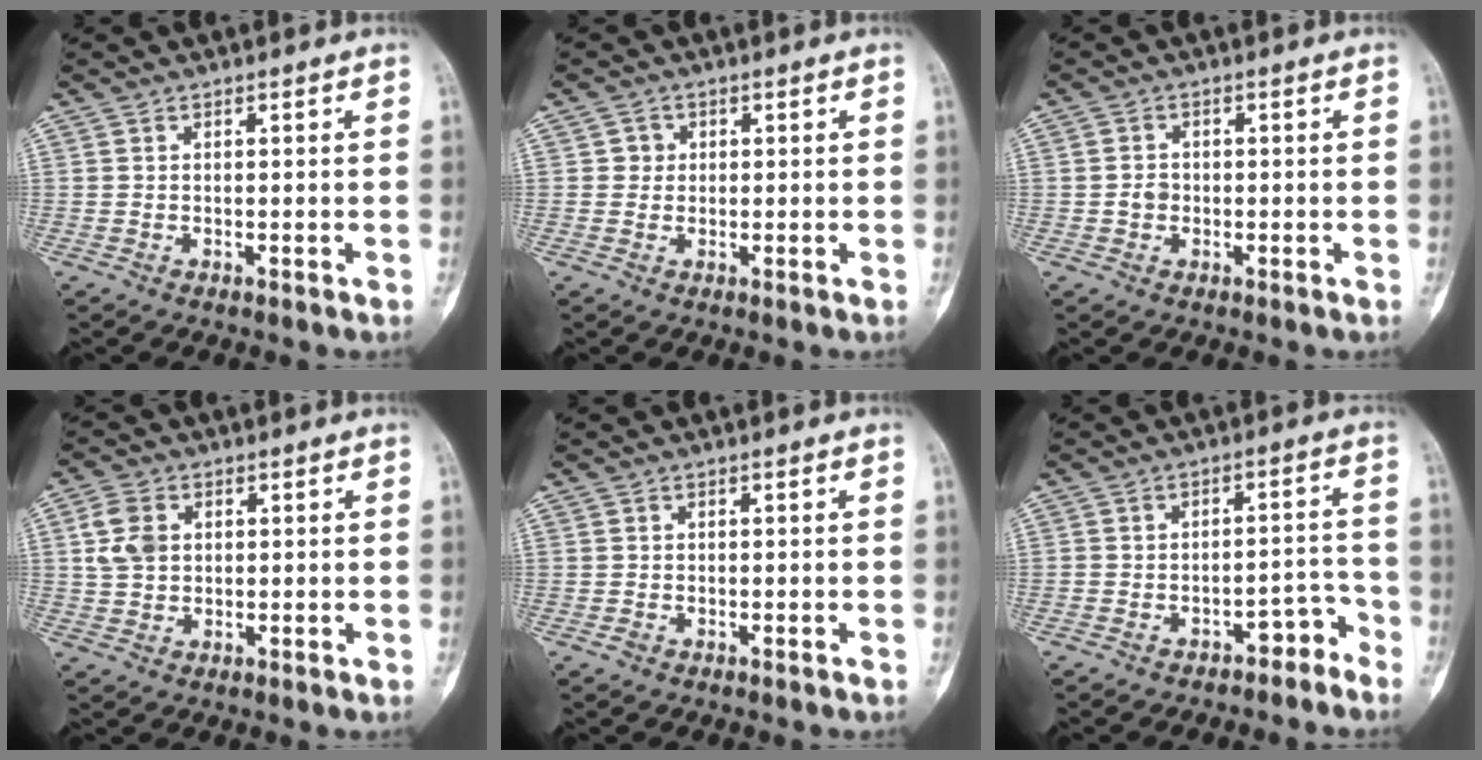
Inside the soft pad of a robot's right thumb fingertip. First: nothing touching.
{"total": 2.0, "force": [0.3, 1.9, 0.4], "torque": [0.006, 0.004, 0.000]}
{"total": 2.3, "force": [-0.4, 2.0, 1.1], "torque": [-0.010, 0.008, -0.010]}
{"total": 5.7, "force": [1.1, 4.3, 3.6], "torque": [-0.066, 0.003, 0.019]}
{"total": 0.8, "force": [-0.5, 0.6, 0.3], "torque": [-0.005, 0.004, -0.011]}
{"total": 5.5, "force": [-4.2, 2.9, 2.1], "torque": [-0.006, 0.068, -0.055]}